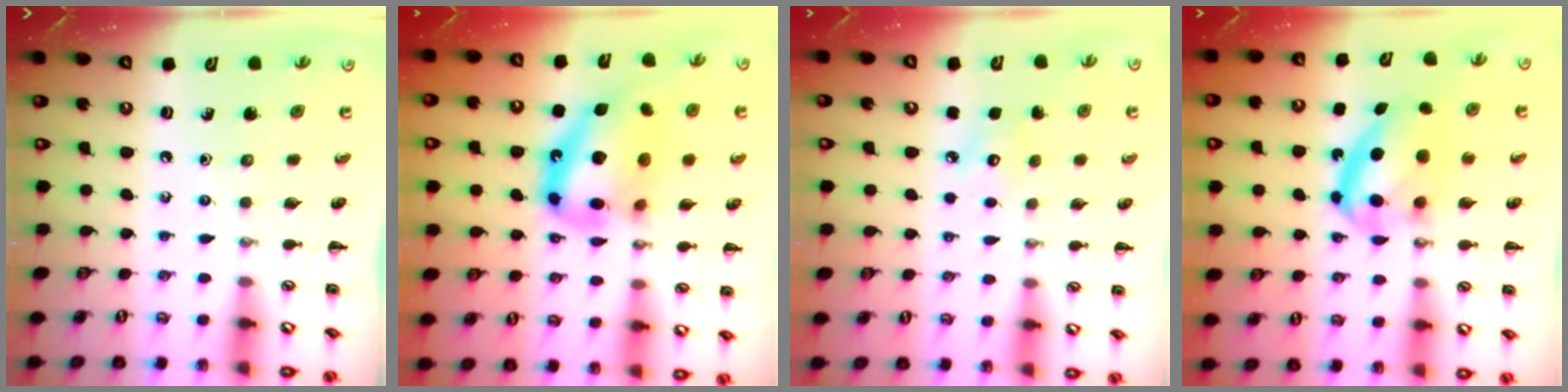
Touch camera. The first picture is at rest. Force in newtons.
{"total": 17.0, "press": 16.5, "slide": 4.3}
{"total": 3.9, "press": 3.8, "slide": 0.8}
{"total": 12.0, "press": 11.7, "slide": 3.0}